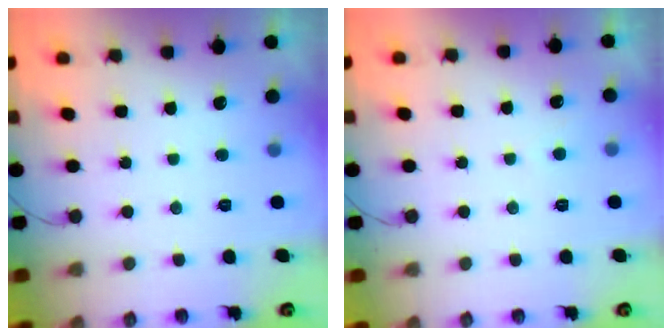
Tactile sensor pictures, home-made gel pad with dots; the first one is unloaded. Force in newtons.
{"total": 2.3, "press": 2.3, "slide": 0.4}